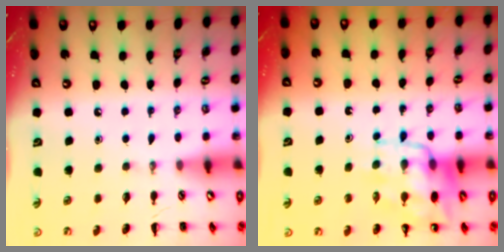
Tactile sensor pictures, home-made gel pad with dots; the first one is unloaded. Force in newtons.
{"total": 13.1, "press": 12.7, "slide": 2.9}